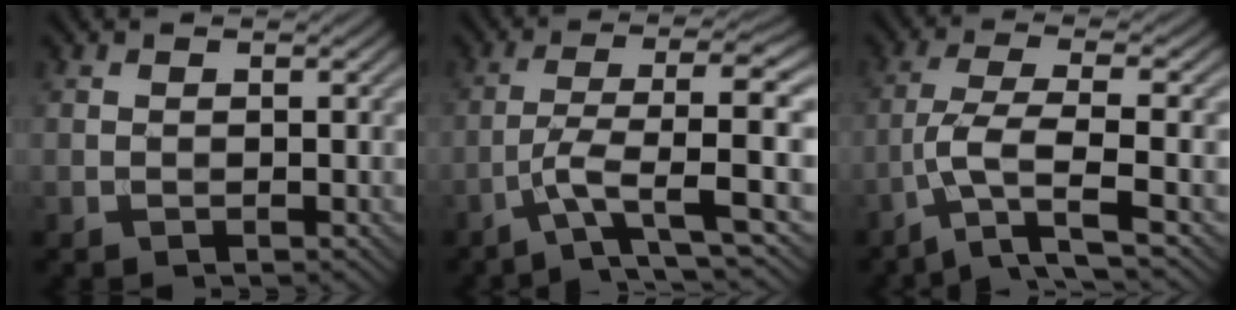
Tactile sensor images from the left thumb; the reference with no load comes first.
{"total": 7.3, "force": [-2.2, 1.3, 6.8], "torque": [-0.119, 0.015, -0.048]}
{"total": 6.5, "force": [-3.0, 1.3, 5.7], "torque": [-0.112, 0.002, -0.072]}